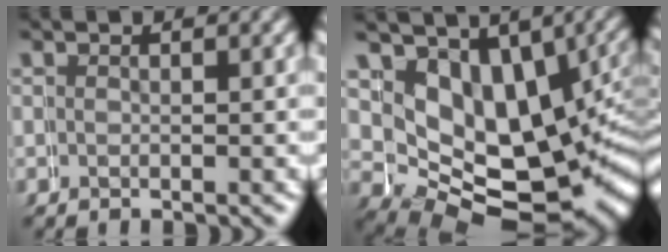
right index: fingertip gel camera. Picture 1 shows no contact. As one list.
[{"total": 13.4, "force": [-1.4, 10.3, 8.5], "torque": [-0.160, -0.060, -0.002]}]